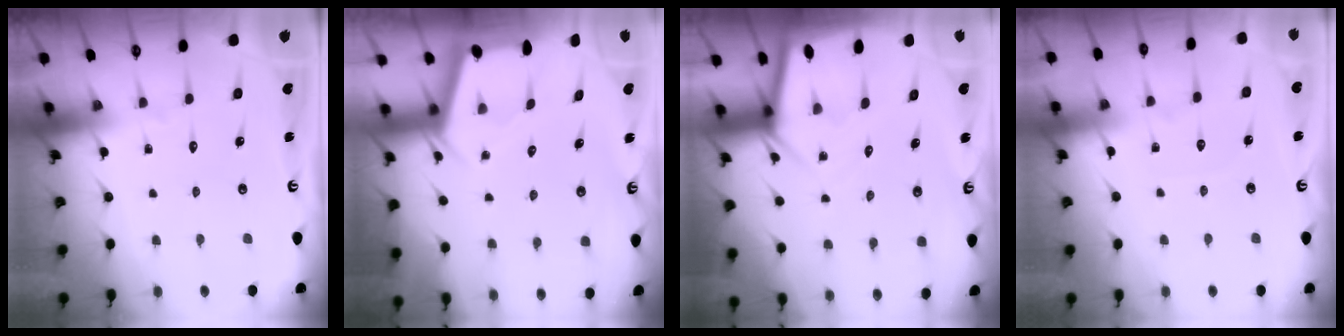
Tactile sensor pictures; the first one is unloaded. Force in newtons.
{"total": 2.3, "press": 2.3, "slide": 0.3}
{"total": 4.7, "press": 4.6, "slide": 0.4}
{"total": 2.9, "press": 2.8, "slide": 0.4}